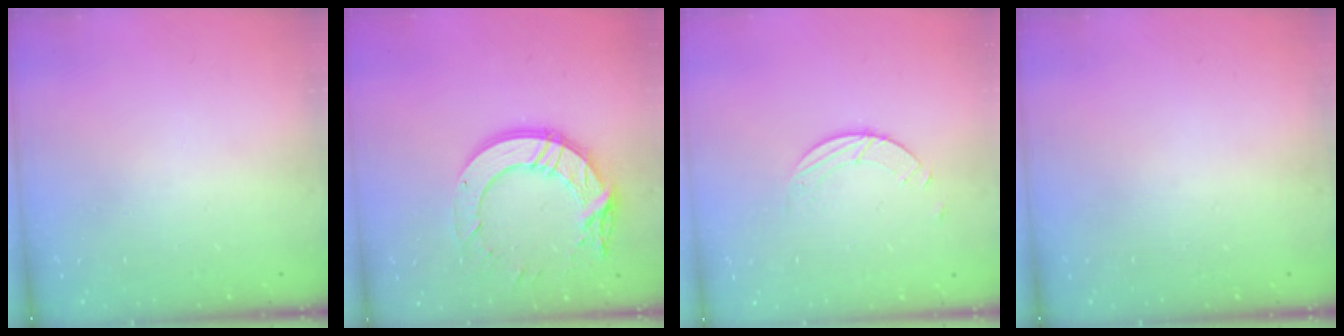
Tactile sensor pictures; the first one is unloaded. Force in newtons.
{"total": 15.4, "press": 15.3, "slide": 1.3}
{"total": 1.5, "press": 1.5, "slide": 0.1}
{"total": 0.0}